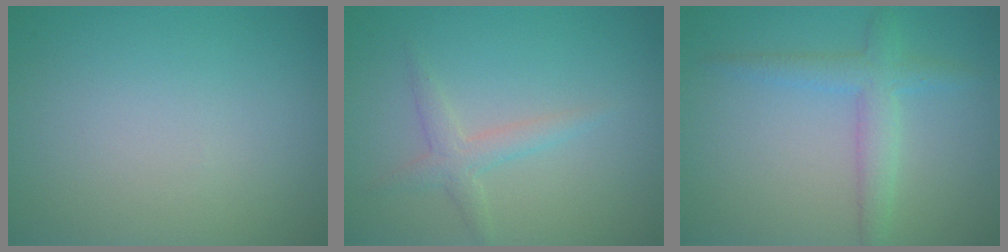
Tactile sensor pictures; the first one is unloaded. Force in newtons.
{"total": 1.9, "press": 1.9, "slide": 0.0}
{"total": 2.9, "press": 2.9, "slide": 0.1}